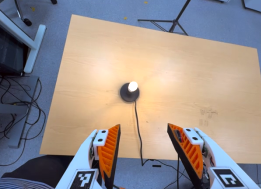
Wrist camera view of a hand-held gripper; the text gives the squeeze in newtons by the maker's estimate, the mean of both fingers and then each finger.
{"total": 0.0}